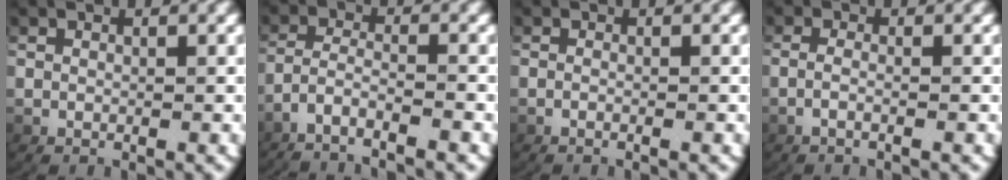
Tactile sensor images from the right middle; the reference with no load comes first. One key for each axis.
{"total": 4.3, "fx": -3.7, "fy": 1.0, "fz": 2.0, "tx": -0.056, "ty": -0.019, "tz": -0.055}
{"total": 0.9, "fx": -0.7, "fy": 0.0, "fz": 0.5, "tx": -0.015, "ty": 0.000, "tz": -0.014}
{"total": 1.5, "fx": -0.7, "fy": -0.2, "fz": 1.3, "tx": -0.038, "ty": -0.006, "tz": -0.010}